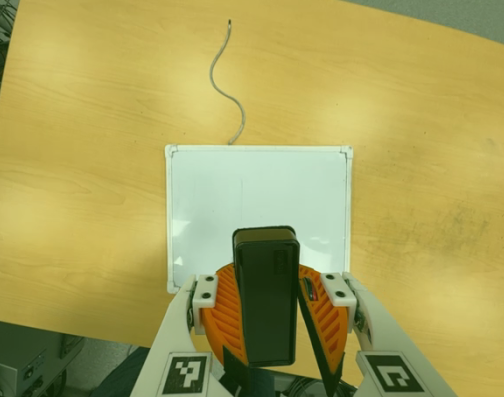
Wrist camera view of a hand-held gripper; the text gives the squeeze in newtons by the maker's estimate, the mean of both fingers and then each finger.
{"total": 9.4, "left": 10.1, "right": 8.7}